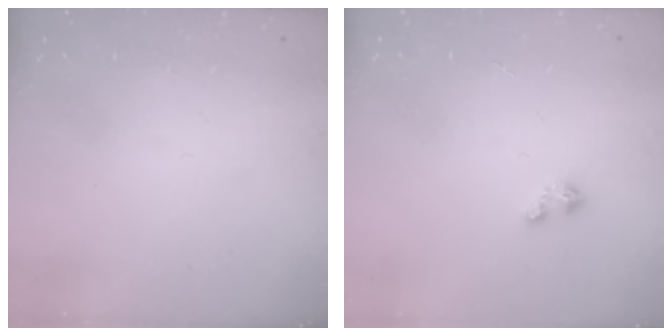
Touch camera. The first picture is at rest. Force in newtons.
{"total": 1.6, "press": 1.6, "slide": 0.2}